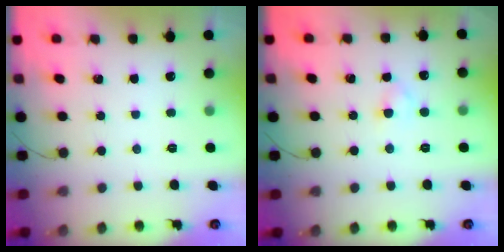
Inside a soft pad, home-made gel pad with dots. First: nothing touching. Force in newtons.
{"total": 2.2, "press": 2.1, "slide": 0.8}